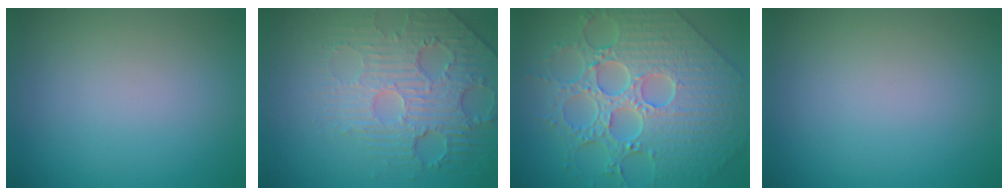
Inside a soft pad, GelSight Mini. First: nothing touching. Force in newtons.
{"total": 4.4, "press": 4.0, "slide": 1.7}
{"total": 9.3, "press": 7.0, "slide": 6.1}
{"total": 0.0}